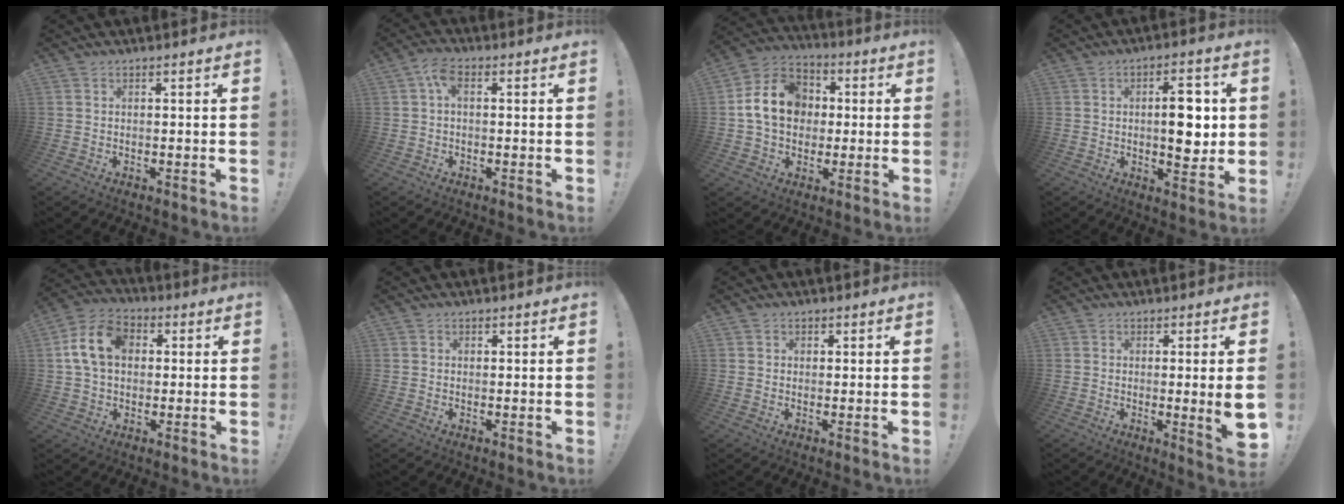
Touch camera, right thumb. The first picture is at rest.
{"total": 4.6, "force": [0.7, 2.3, 3.9], "torque": [-0.067, 0.006, 0.012]}
{"total": 15.5, "force": [1.4, 12.5, 9.0], "torque": [-0.143, 0.015, 0.035]}
{"total": 10.0, "force": [0.8, 4.9, 8.7], "torque": [-0.105, 0.002, 0.006]}
{"total": 13.6, "force": [2.7, 9.9, 8.9], "torque": [-0.151, 0.009, 0.052]}
{"total": 0.6, "force": [0.4, 0.4, 0.0], "torque": [0.007, -0.003, 0.006]}
{"total": 1.2, "force": [0.6, 1.1, 0.3], "torque": [0.003, -0.002, 0.009]}
{"total": 7.0, "force": [-0.3, 0.2, 7.0], "torque": [-0.086, -0.018, -0.003]}